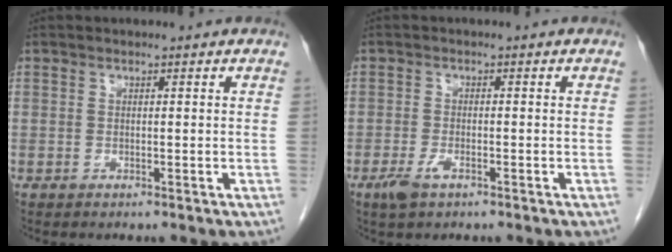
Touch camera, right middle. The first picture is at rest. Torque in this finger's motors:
{"motor_torque": [0.72, -0.43, 0.00, 0.05]}